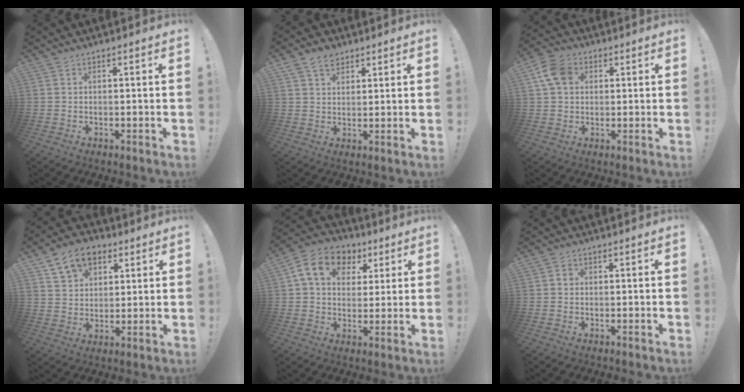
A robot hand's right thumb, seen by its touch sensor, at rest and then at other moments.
{"total": 6.4, "force": [4.1, 4.2, 2.5], "torque": [-0.037, -0.013, 0.077]}
{"total": 9.1, "force": [2.8, 6.8, 5.2], "torque": [-0.090, 0.004, 0.058]}
{"total": 11.1, "force": [6.1, 8.0, 4.8], "torque": [-0.075, -0.022, 0.118]}
{"total": 13.9, "force": [5.5, 10.4, 7.4], "torque": [-0.115, -0.008, 0.109]}
{"total": 1.3, "force": [-0.1, 1.1, 0.6], "torque": [-0.004, 0.003, -0.004]}